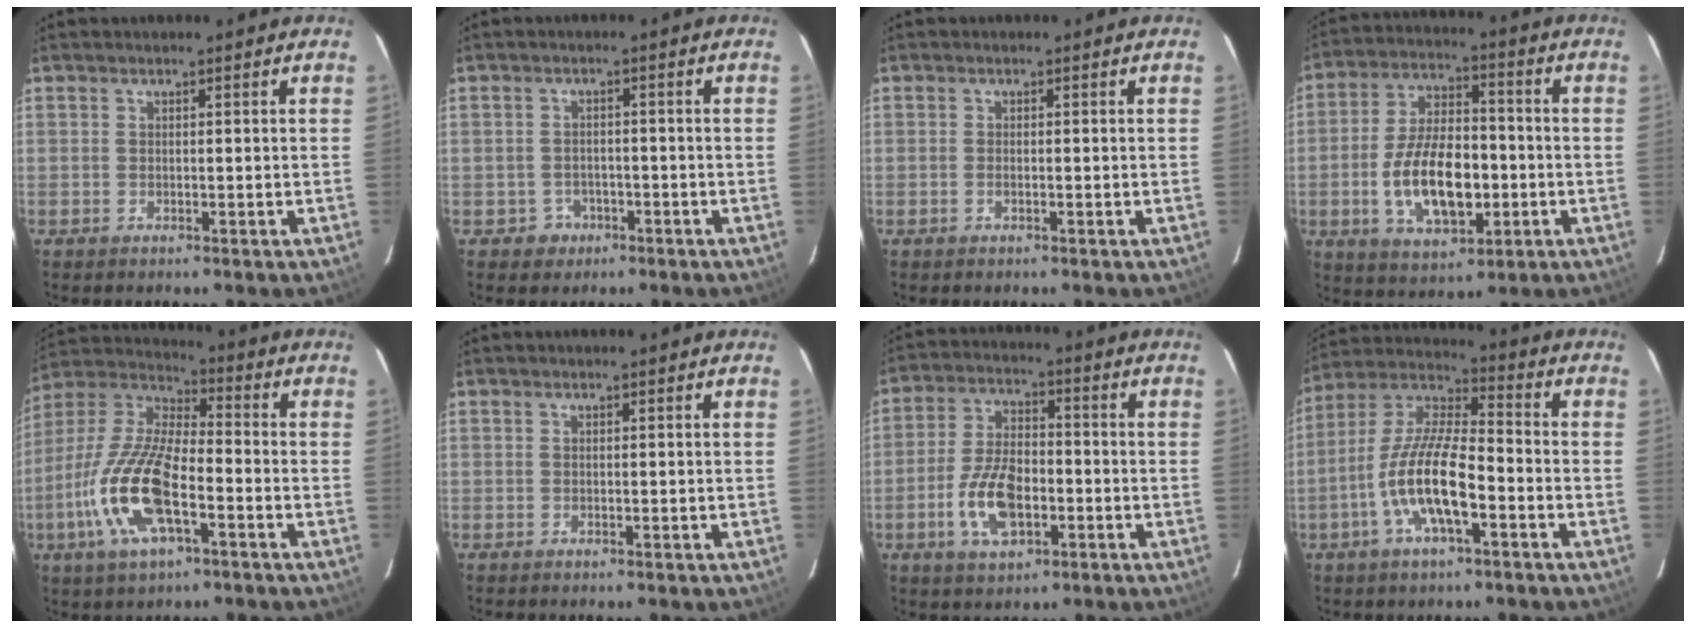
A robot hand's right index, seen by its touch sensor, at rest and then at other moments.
{"total": 3.8, "force": [-1.7, 3.3, 0.1], "torque": [-0.015, 0.013, -0.021]}
{"total": 0.8, "force": [-0.4, 0.4, 0.6], "torque": [-0.012, 0.000, -0.008]}
{"total": 15.4, "force": [-3.5, 7.8, 12.8], "torque": [-0.252, 0.006, -0.049]}
{"total": 17.2, "force": [-6.4, 6.4, 14.7], "torque": [-0.314, -0.011, -0.128]}
{"total": 0.0}
{"total": 11.2, "force": [-3.7, 5.9, 8.7], "torque": [-0.179, 0.005, -0.062]}
{"total": 13.9, "force": [-5.3, 4.2, 12.2], "torque": [-0.251, -0.003, -0.102]}